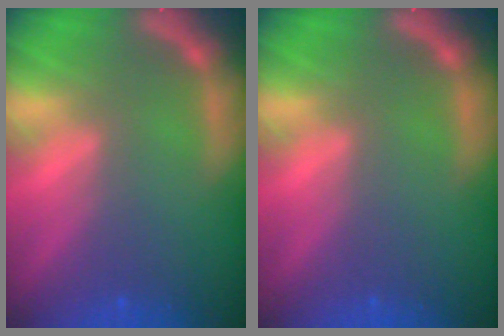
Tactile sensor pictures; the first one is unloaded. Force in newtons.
{"total": 0.0}